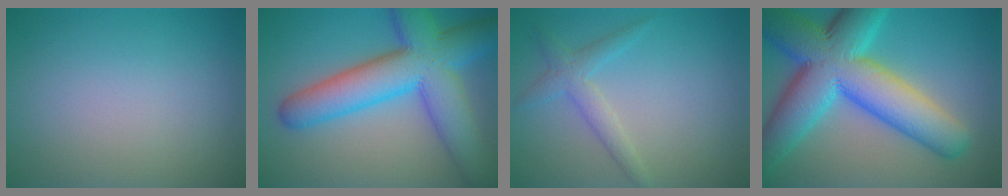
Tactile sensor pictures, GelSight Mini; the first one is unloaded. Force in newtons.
{"total": 10.6, "press": 10.6, "slide": 0.3}
{"total": 2.3, "press": 2.3, "slide": 0.2}
{"total": 13.1, "press": 13.1, "slide": 0.4}